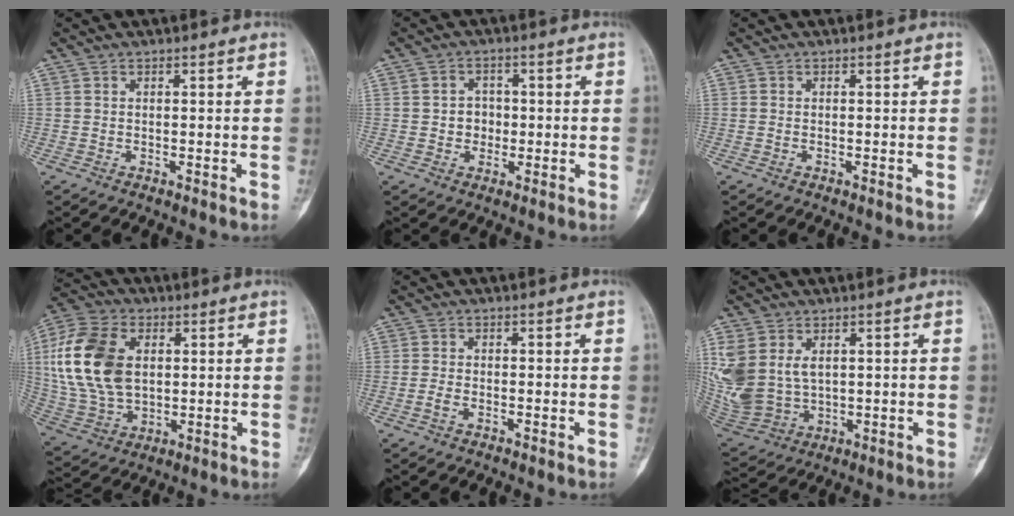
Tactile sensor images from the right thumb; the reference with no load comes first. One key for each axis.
{"total": 3.7, "fx": -0.4, "fy": 3.4, "fz": 1.6, "tx": 0.004, "ty": 0.009, "tz": -0.010}
{"total": 0.0}
{"total": 18.2, "fx": 3.2, "fy": 11.9, "fz": 13.4, "tx": -0.273, "ty": 0.002, "tz": 0.064}
{"total": 1.7, "fx": -0.8, "fy": 0.9, "fz": 1.2, "tx": -0.027, "ty": 0.004, "tz": -0.019}
{"total": 13.3, "fx": 3.4, "fy": 9.7, "fz": 8.5, "tx": -0.212, "ty": -0.010, "tz": 0.095}